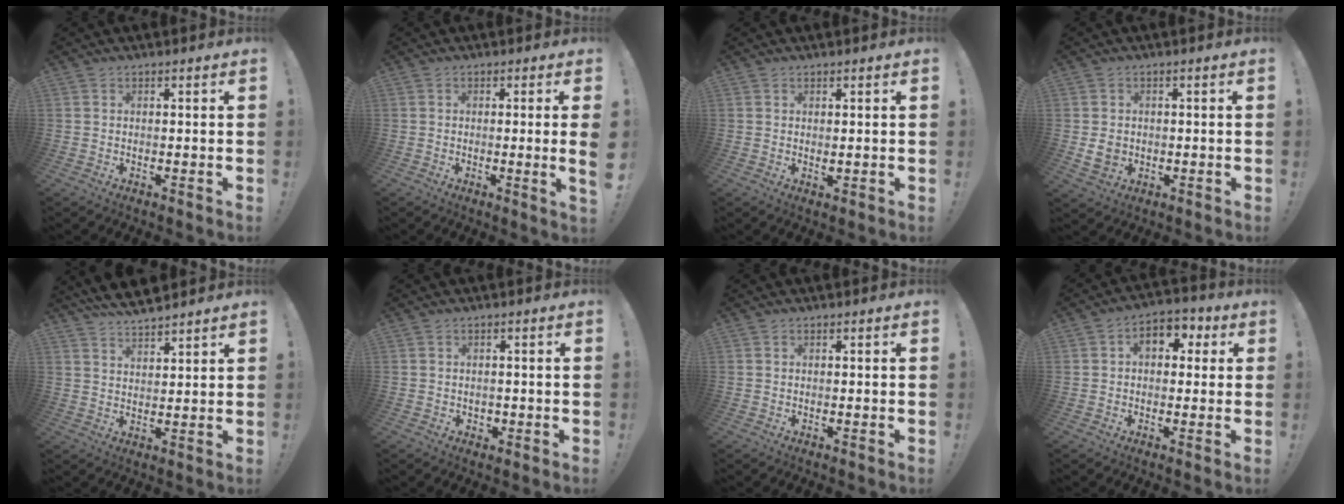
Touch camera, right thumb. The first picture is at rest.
{"total": 3.7, "force": [-0.1, -0.8, 3.6], "torque": [-0.051, -0.010, -0.003]}
{"total": 0.9, "force": [0.4, 0.5, 0.6], "torque": [-0.004, -0.004, 0.007]}
{"total": 5.4, "force": [-0.4, 4.7, 2.7], "torque": [-0.038, 0.002, -0.005]}
{"total": 6.8, "force": [6.2, 1.7, 2.3], "torque": [-0.045, -0.036, 0.116]}
{"total": 1.5, "force": [0.2, 1.5, 0.4], "torque": [0.003, -0.004, 0.003]}
{"total": 0.0}
{"total": 7.6, "force": [2.1, 5.4, 4.9], "torque": [-0.060, -0.002, 0.037]}